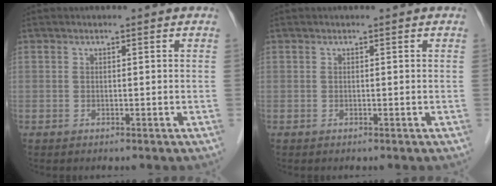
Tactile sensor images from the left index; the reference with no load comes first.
{"total": 0.0}